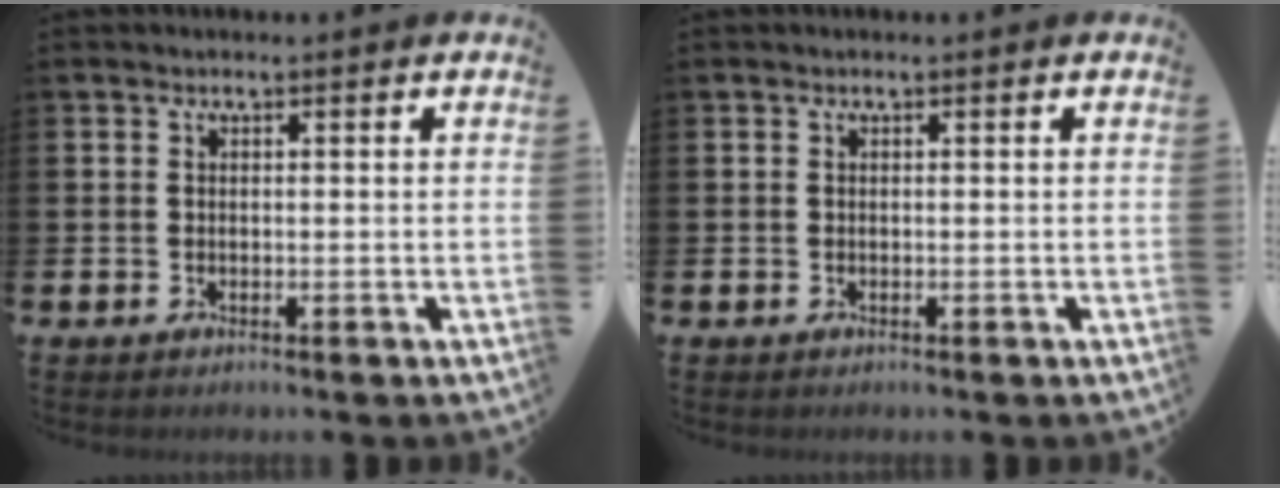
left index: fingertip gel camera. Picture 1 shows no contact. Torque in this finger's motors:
{"motor_torque": [-0.05, -0.05, 0.00, -0.01]}